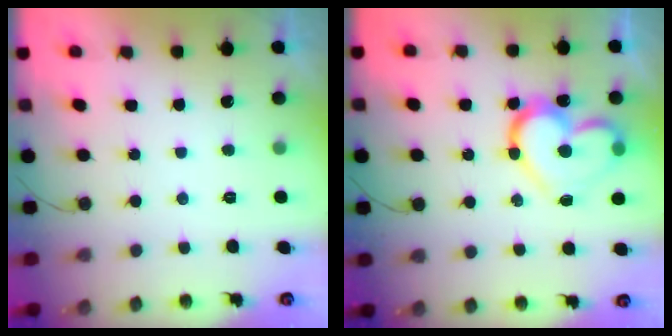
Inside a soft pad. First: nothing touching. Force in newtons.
{"total": 16.1, "press": 16.0, "slide": 1.5}